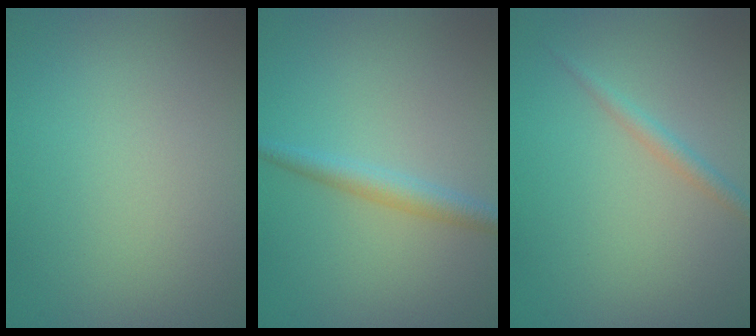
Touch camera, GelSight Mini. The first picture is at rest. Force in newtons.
{"total": 2.2, "press": 2.2, "slide": 0.0}
{"total": 1.4, "press": 1.4, "slide": 0.0}